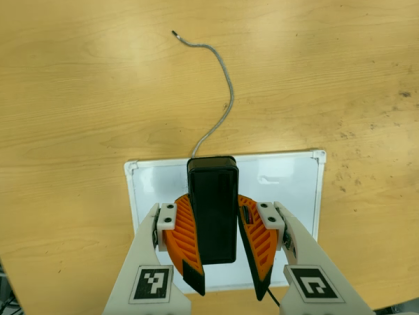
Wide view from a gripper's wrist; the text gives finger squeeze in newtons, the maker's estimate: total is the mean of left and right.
{"total": 11.4, "left": 10.4, "right": 12.4}